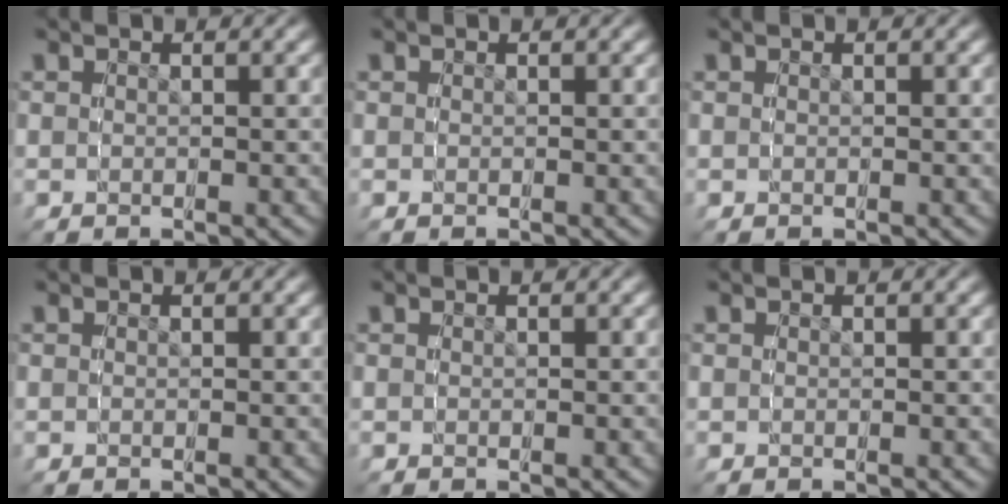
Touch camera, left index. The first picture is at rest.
{"total": 0.0}
{"total": 0.0}
{"total": 0.0}
{"total": 0.0}
{"total": 0.0}